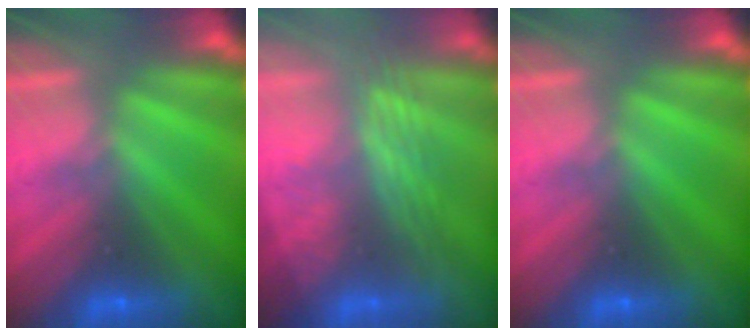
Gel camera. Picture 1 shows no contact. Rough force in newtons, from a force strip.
{"total": 3.0}
{"total": 0.0}